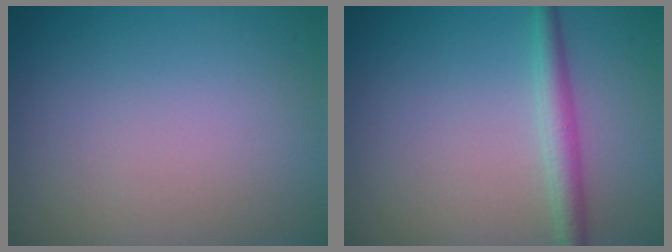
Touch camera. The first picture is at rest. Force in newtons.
{"total": 2.4, "press": 2.4, "slide": 0.0}